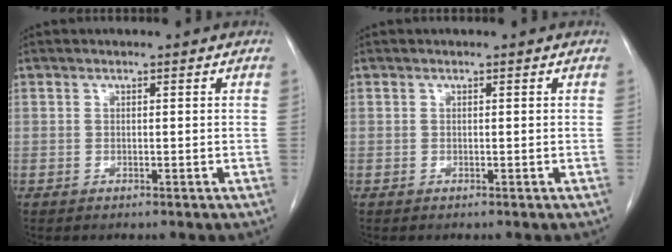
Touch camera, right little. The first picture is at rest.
{"total": 0.0}